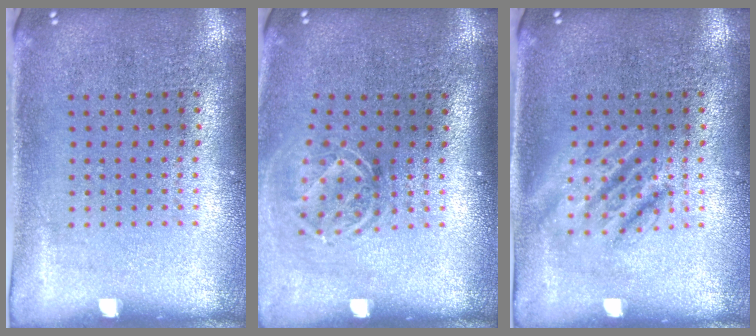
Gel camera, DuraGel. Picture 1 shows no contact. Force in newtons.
{"total": 1.7, "press": 1.3, "slide": 1.2}
{"total": 2.6, "press": 2.5, "slide": 0.3}